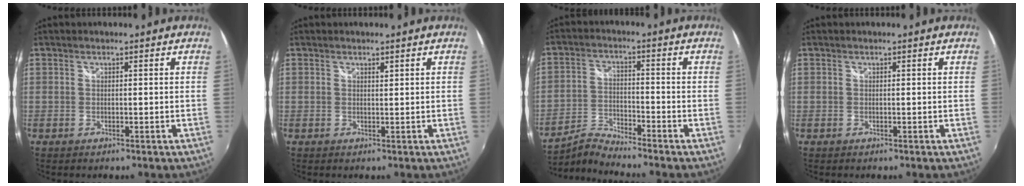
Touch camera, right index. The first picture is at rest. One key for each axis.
{"total": 0.5, "fx": 0.4, "fy": 0.1, "fz": 0.3, "tx": -0.002, "ty": 0.000, "tz": 0.007}
{"total": 4.9, "fx": -4.7, "fy": -1.3, "fz": 0.3, "tx": -0.016, "ty": 0.014, "tz": -0.104}
{"total": 0.0}